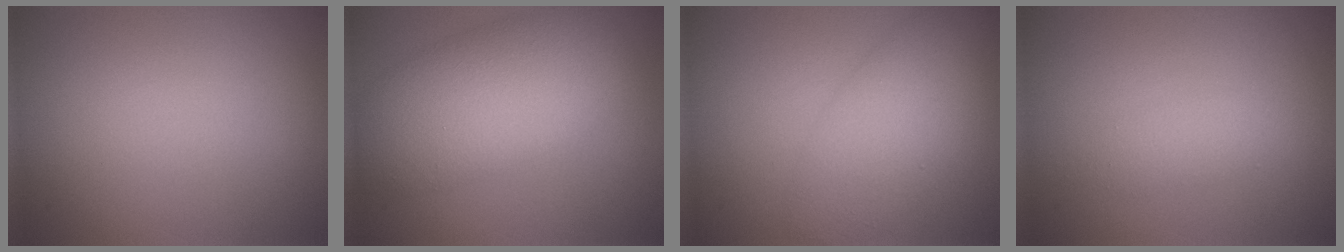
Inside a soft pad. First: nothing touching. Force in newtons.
{"total": 7.3, "press": 7.3, "slide": 0.4}
{"total": 5.3, "press": 5.3, "slide": 0.2}
{"total": 1.4, "press": 1.4, "slide": 0.0}